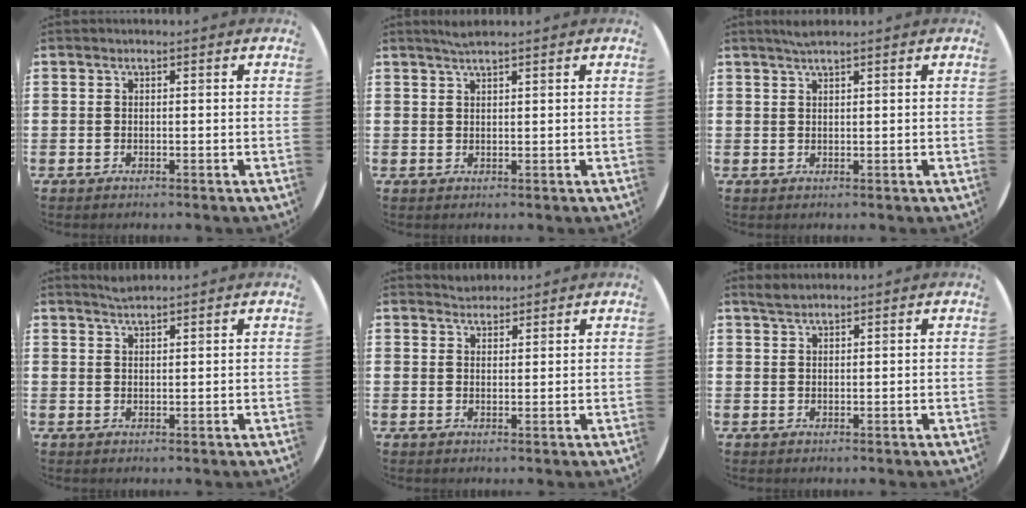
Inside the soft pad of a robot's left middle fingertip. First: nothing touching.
{"total": 1.6, "force": [1.4, -0.1, 0.7], "torque": [-0.015, 0.001, 0.026]}
{"total": 1.4, "force": [1.2, -0.1, 0.8], "torque": [-0.016, 0.001, 0.022]}
{"total": 1.6, "force": [1.5, -0.1, 0.2], "torque": [-0.006, 0.000, 0.029]}
{"total": 1.8, "force": [1.7, 0.5, -0.2], "torque": [0.008, 0.001, 0.033]}
{"total": 1.3, "force": [1.3, 0.1, 0.3], "torque": [-0.008, 0.002, 0.025]}